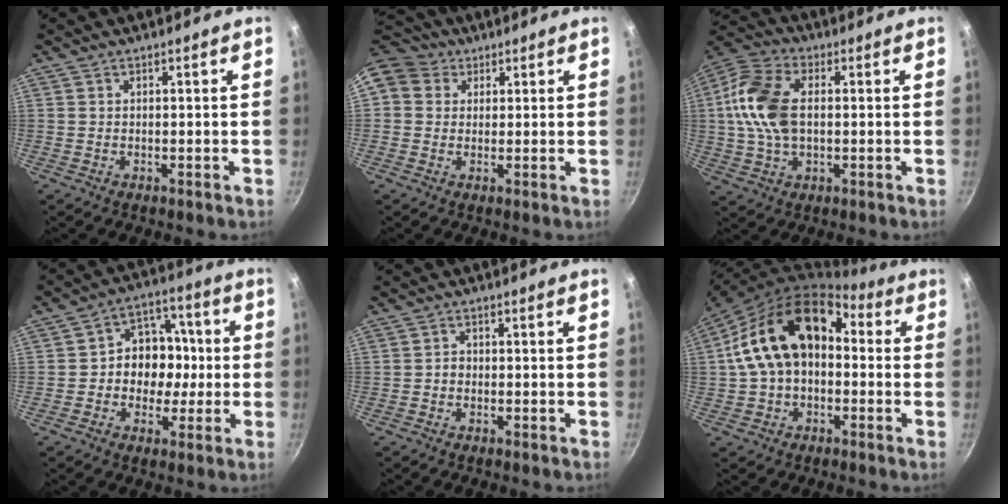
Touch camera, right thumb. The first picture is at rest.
{"total": 9.6, "force": [3.2, 8.1, 3.9], "torque": [-0.062, 0.016, 0.043]}
{"total": 14.1, "force": [1.0, 8.6, 11.1], "torque": [-0.210, 0.020, 0.005]}
{"total": 11.2, "force": [-0.8, 9.3, 6.2], "torque": [-0.035, 0.026, -0.025]}
{"total": 1.3, "force": [-0.3, 1.1, 0.7], "torque": [-0.008, 0.008, -0.006]}
{"total": 18.2, "force": [1.0, 12.4, 13.2], "torque": [-0.204, 0.057, 0.005]}